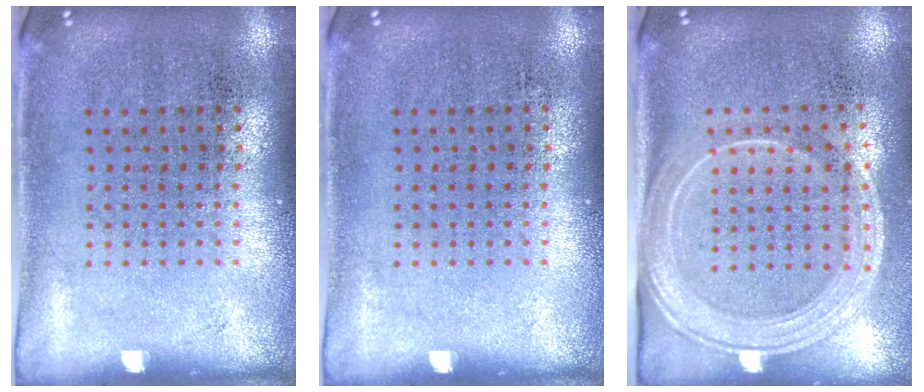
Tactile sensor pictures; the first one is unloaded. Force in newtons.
{"total": 0.0}
{"total": 2.1, "press": 1.8, "slide": 1.1}